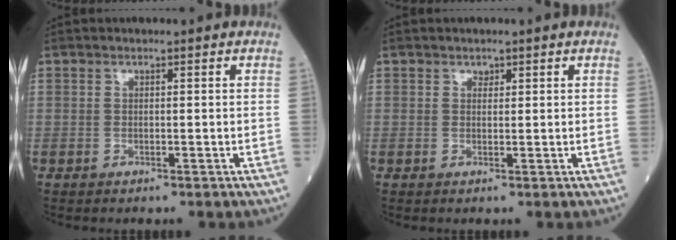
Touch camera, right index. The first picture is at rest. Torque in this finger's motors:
{"motor_torque": [-0.06, 0.00, -0.03, -0.01]}